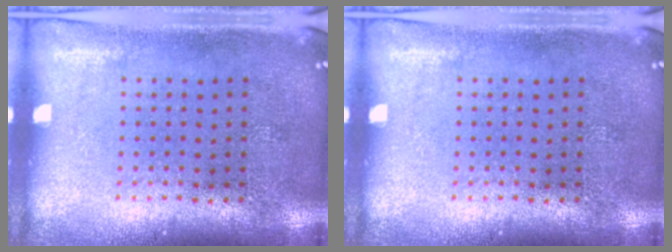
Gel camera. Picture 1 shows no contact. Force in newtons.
{"total": 0.0}